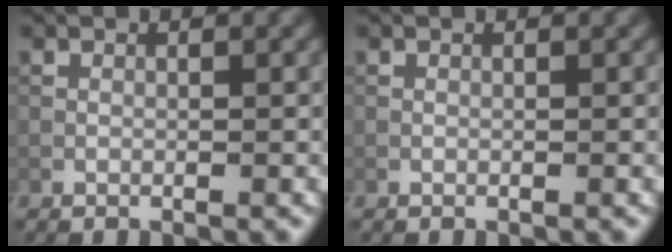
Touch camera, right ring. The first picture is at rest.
{"total": 0.0}